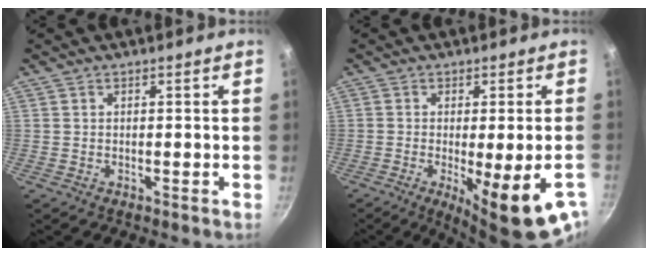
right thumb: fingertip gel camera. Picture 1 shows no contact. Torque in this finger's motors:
{"motor_torque": [-0.12, 0.75, 0.83, -0.30, 0.10]}